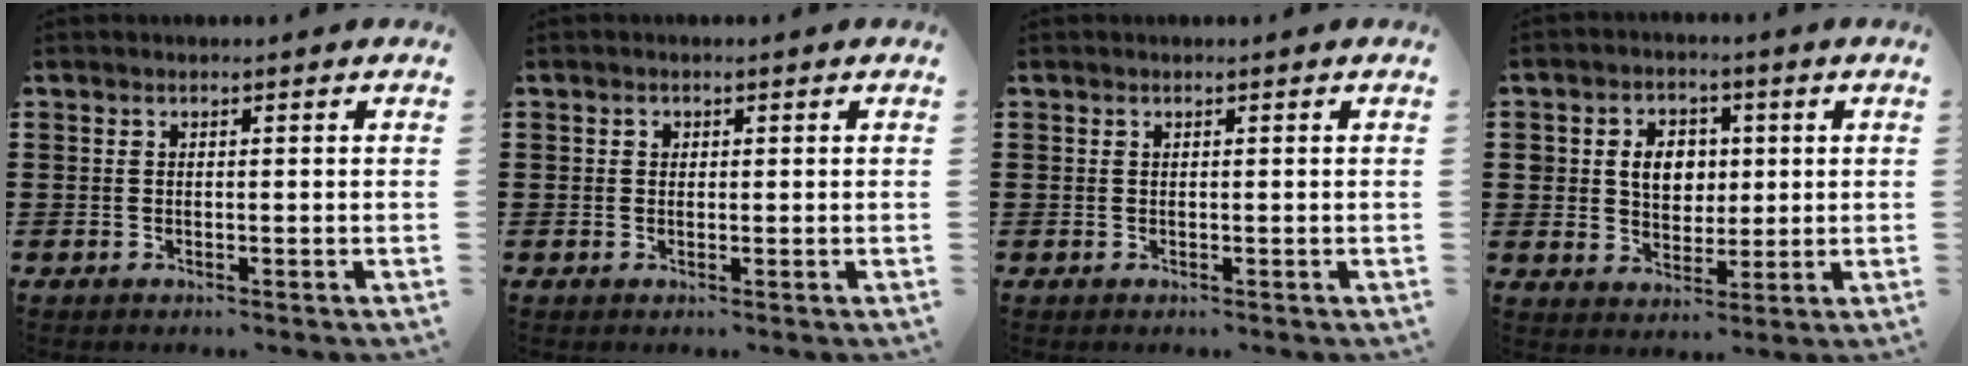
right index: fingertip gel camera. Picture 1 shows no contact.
{"total": 0.6, "force": [0.2, 0.6, 0.2], "torque": [-0.006, 0.003, 0.004]}
{"total": 0.0}
{"total": 5.6, "force": [0.9, 4.6, 3.1], "torque": [-0.062, 0.009, 0.009]}